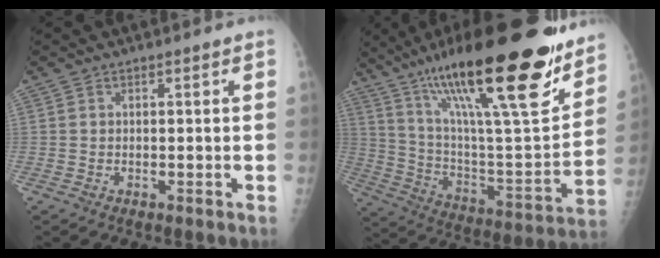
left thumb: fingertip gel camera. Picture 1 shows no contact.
{"total": 32.4, "force": [21.0, 6.9, 23.7], "torque": [-0.363, -0.061, 0.350]}